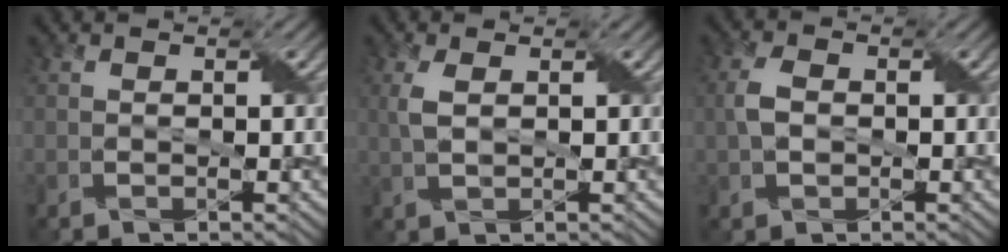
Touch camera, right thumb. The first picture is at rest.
{"total": 2.7, "force": [0.7, 1.3, 2.3], "torque": [-0.065, 0.006, 0.016]}
{"total": 3.3, "force": [-0.1, 2.3, 2.4], "torque": [-0.059, 0.005, -0.006]}